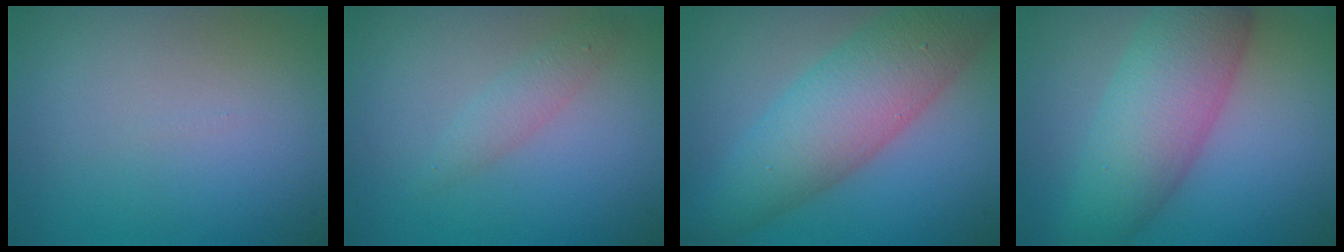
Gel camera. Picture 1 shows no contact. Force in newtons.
{"total": 1.6, "press": 1.6, "slide": 0.0}
{"total": 8.5, "press": 8.5, "slide": 0.1}
{"total": 7.9, "press": 7.9, "slide": 0.1}